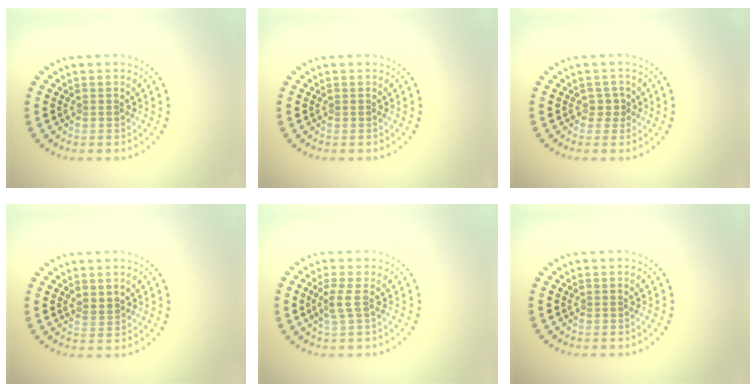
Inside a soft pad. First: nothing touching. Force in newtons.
{"total": 0.0}
{"total": 1.3, "press": 0.9, "slide": 0.8}
{"total": 1.2, "press": 1.1, "slide": 0.5}
{"total": 1.6, "press": 1.3, "slide": 1.0}
{"total": 0.0}